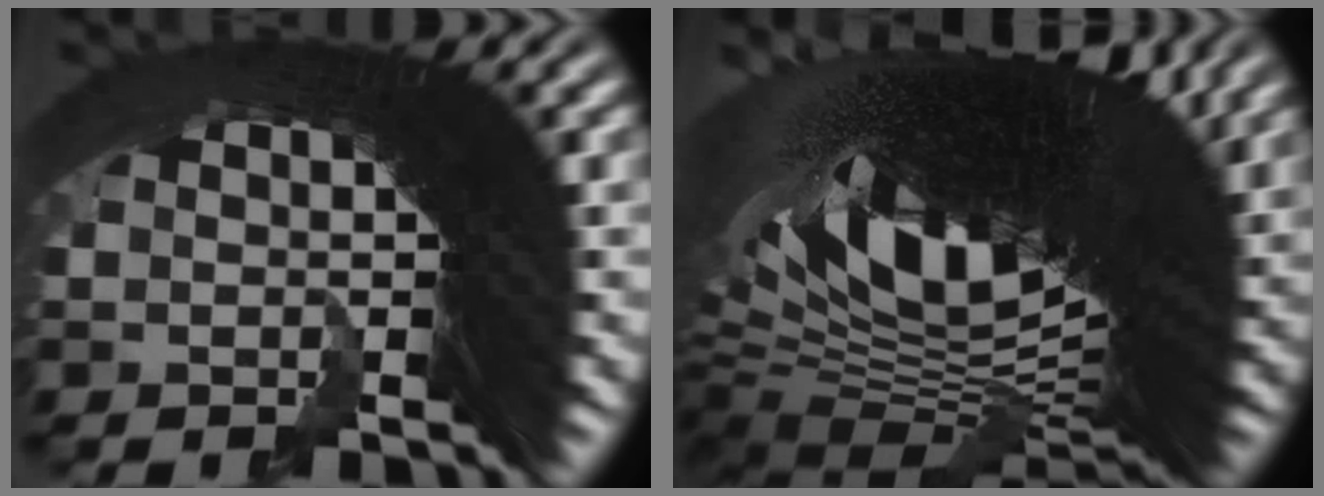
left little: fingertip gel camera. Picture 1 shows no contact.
{"total": 22.7, "force": [1.3, 9.1, 20.7], "torque": [-0.326, -0.037, 0.043]}